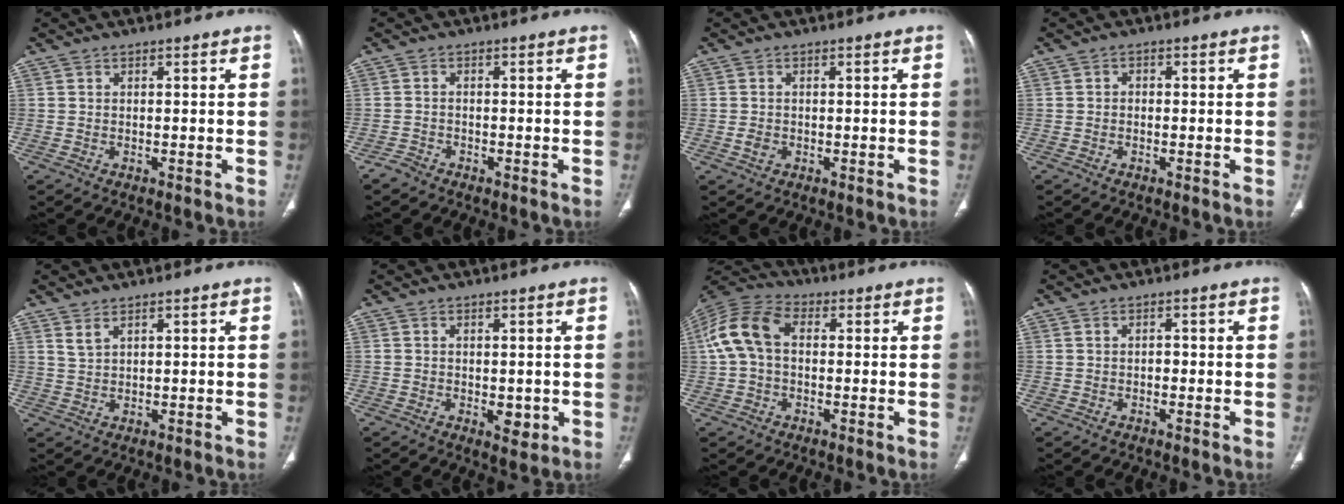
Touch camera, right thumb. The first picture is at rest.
{"total": 1.6, "force": [-1.4, 0.8, 0.2], "torque": [-0.010, 0.001, -0.028]}
{"total": 1.4, "force": [-0.3, 1.1, 0.9], "torque": [-0.016, 0.000, -0.005]}
{"total": 1.0, "force": [-0.2, 0.8, 0.5], "torque": [-0.001, 0.004, -0.007]}
{"total": 2.1, "force": [1.6, 0.7, 1.2], "torque": [-0.026, -0.006, 0.040]}
{"total": 3.2, "force": [-0.6, 1.9, 2.5], "torque": [-0.021, -0.005, -0.001]}
{"total": 10.8, "force": [1.0, 7.2, 8.0], "torque": [-0.168, 0.034, 0.011]}
{"total": 0.7, "force": [-0.2, 0.5, 0.5], "torque": [-0.005, 0.002, -0.005]}